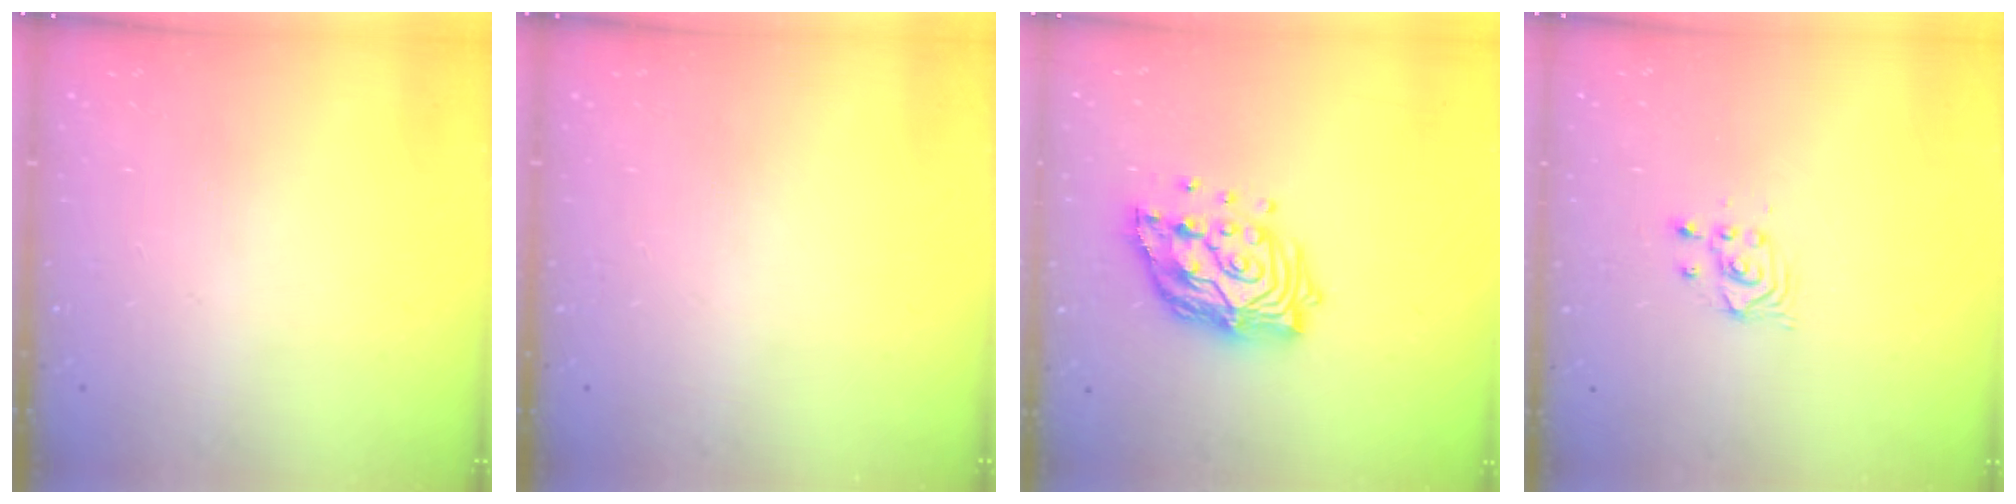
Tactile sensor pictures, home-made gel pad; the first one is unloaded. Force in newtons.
{"total": 0.0}
{"total": 17.0, "press": 16.9, "slide": 1.5}
{"total": 2.4, "press": 2.4, "slide": 0.2}